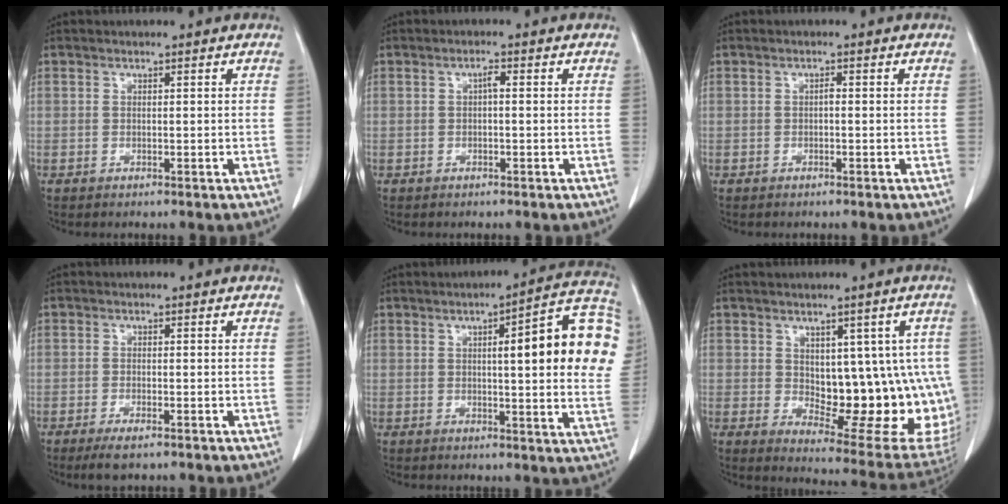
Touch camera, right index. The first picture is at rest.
{"total": 1.3, "force": [0.1, 0.3, 1.2], "torque": [-0.022, 0.004, 0.001]}
{"total": 0.6, "force": [-0.1, 0.2, 0.6], "torque": [-0.011, 0.002, -0.003]}
{"total": 3.2, "force": [-2.3, 0.7, 2.2], "torque": [-0.041, -0.006, -0.037]}
{"total": 16.8, "force": [3.3, 2.6, 16.2], "torque": [-0.183, 0.024, 0.030]}
{"total": 17.0, "force": [-0.7, 8.1, 15.0], "torque": [-0.140, 0.005, 0.019]}